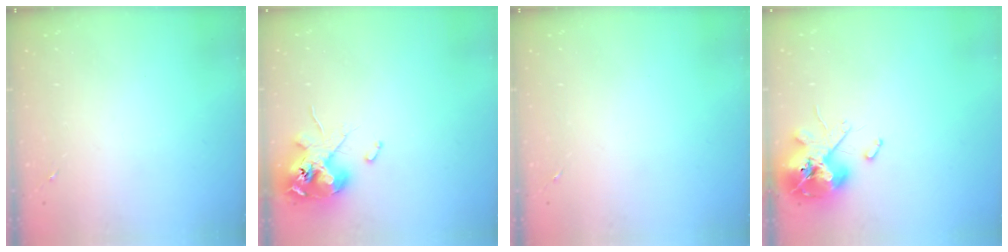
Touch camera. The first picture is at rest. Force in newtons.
{"total": 12.1, "press": 11.9, "slide": 2.2}
{"total": 0.0}
{"total": 13.9, "press": 13.7, "slide": 2.2}